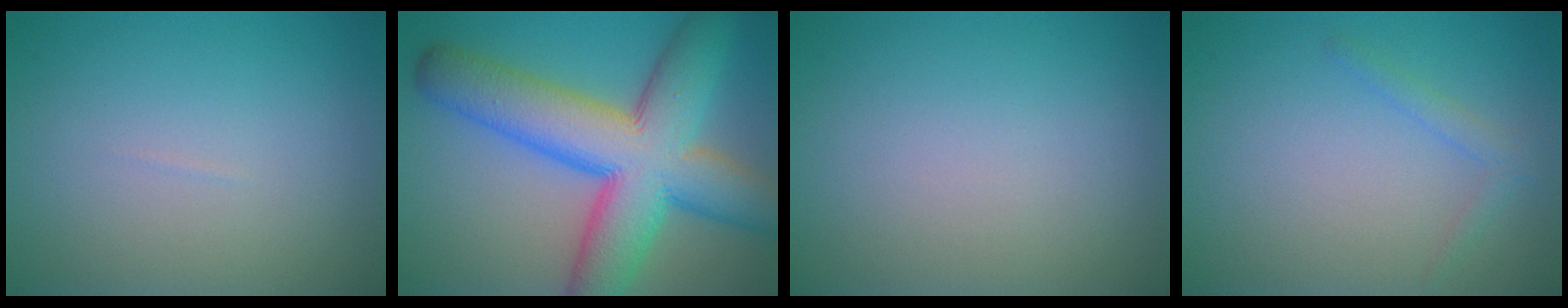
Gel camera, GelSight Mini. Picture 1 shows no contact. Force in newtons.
{"total": 12.2, "press": 12.2, "slide": 0.3}
{"total": 0.0}
{"total": 1.3, "press": 1.3, "slide": 0.1}